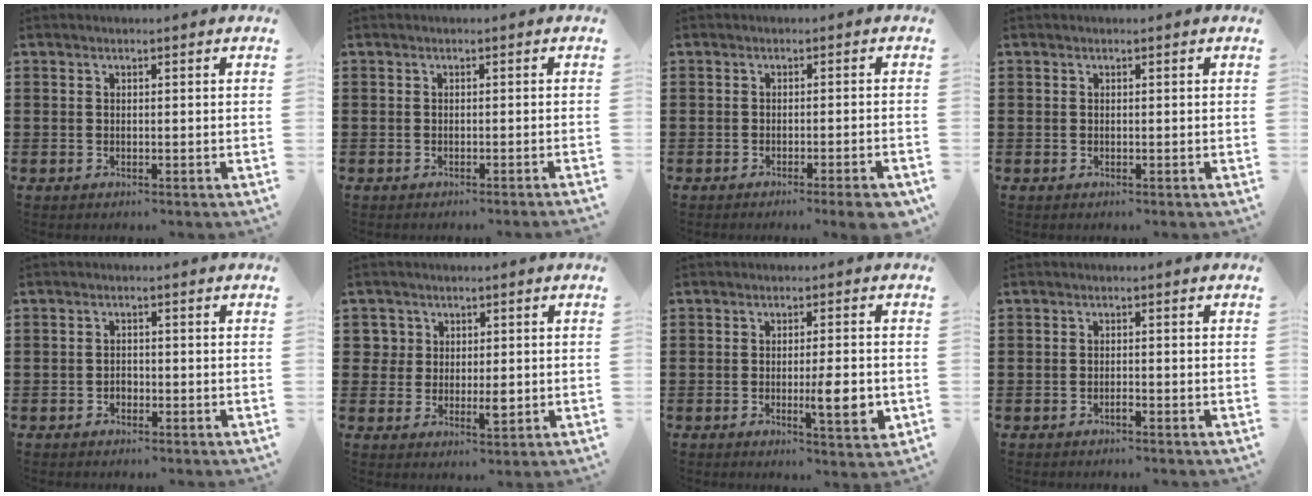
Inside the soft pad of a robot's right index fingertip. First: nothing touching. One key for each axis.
{"total": 0.7, "fx": -0.6, "fy": -0.2, "fz": 0.3, "tx": -0.007, "ty": -0.002, "tz": -0.012}
{"total": 2.4, "fx": -1.8, "fy": -0.3, "fz": 1.7, "tx": -0.026, "ty": -0.004, "tz": -0.032}
{"total": 0.0}
{"total": 1.2, "fx": -0.8, "fy": 0.8, "fz": 0.5, "tx": -0.014, "ty": -0.003, "tz": -0.016}
{"total": 3.9, "fx": 0.5, "fy": 3.1, "fz": 2.3, "tx": -0.046, "ty": 0.006, "tz": 0.008}
{"total": 6.5, "fx": -1.4, "fy": 1.0, "fz": 6.2, "tx": -0.084, "ty": -0.013, "tz": -0.025}
{"total": 1.0, "fx": -0.7, "fy": 0.1, "fz": 0.7, "tx": -0.015, "ty": -0.004, "tz": -0.013}